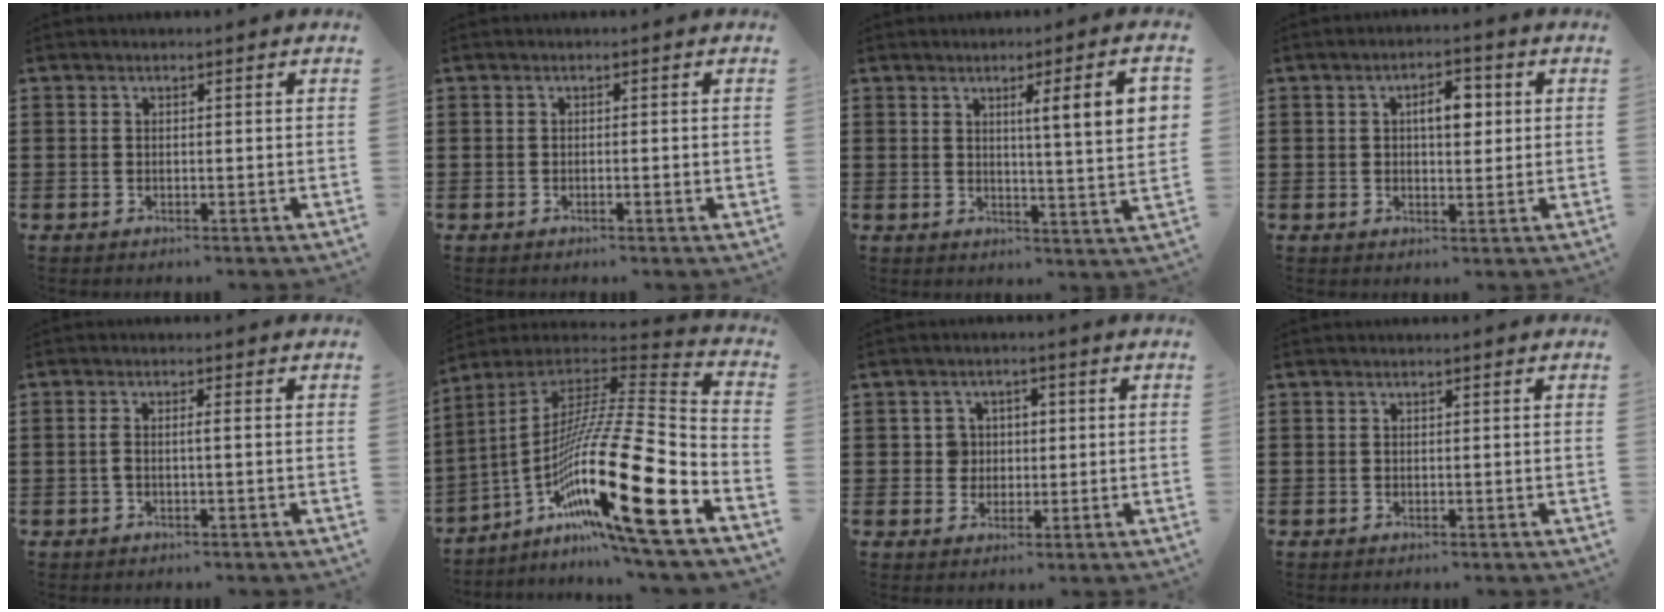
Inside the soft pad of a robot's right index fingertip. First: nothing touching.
{"total": 0.7, "force": [-0.2, 0.0, 0.6], "torque": [-0.011, -0.004, -0.004]}
{"total": 7.7, "force": [2.7, 0.2, 7.3], "torque": [-0.123, -0.005, 0.037]}
{"total": 4.5, "force": [0.8, 2.1, 3.9], "torque": [-0.064, 0.006, 0.008]}
{"total": 1.7, "force": [-0.4, 0.1, 1.7], "torque": [-0.034, 0.001, -0.008]}
{"total": 24.2, "force": [-9.7, 3.1, 22.0], "torque": [-0.417, -0.001, -0.181]}
{"total": 3.2, "force": [-0.1, 3.0, 1.2], "torque": [-0.036, 0.010, -0.006]}
{"total": 0.0}